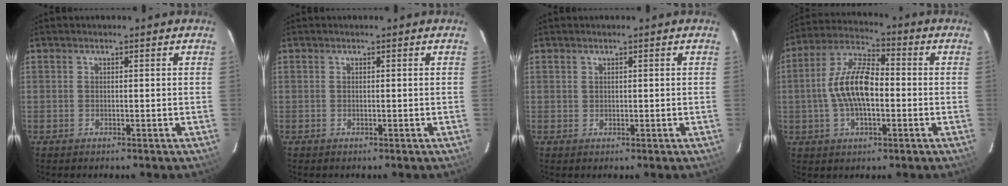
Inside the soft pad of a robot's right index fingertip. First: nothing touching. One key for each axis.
{"total": 0.0}
{"total": 0.5, "fx": 0.4, "fy": 0.4, "fz": 0.0, "tx": 0.002, "ty": 0.002, "tz": 0.008}
{"total": 12.0, "fx": -1.2, "fy": 5.5, "fz": 10.6, "tx": -0.216, "ty": 0.015, "tz": -0.026}